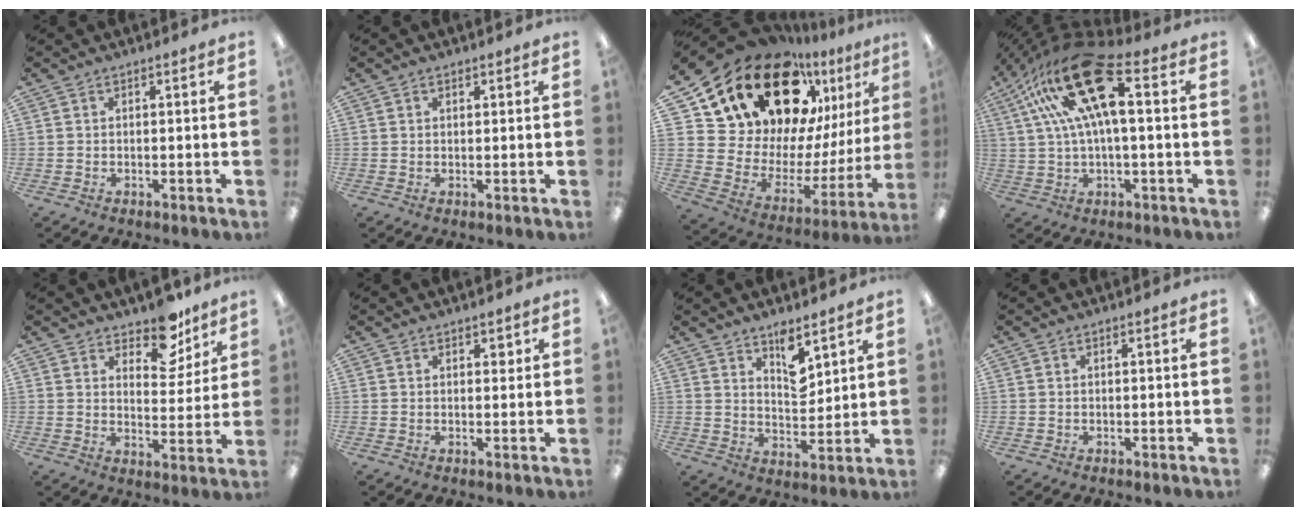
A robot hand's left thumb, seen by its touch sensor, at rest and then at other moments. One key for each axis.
{"total": 0.8, "fx": 0.6, "fy": 0.5, "fz": 0.1, "tx": -0.003, "ty": 0.003, "tz": 0.011}
{"total": 22.1, "fx": 16.4, "fy": 10.6, "fz": 10.3, "tx": -0.165, "ty": -0.131, "tz": 0.306}
{"total": 23.3, "fx": 8.2, "fy": 9.6, "fz": 19.6, "tx": -0.372, "ty": -0.015, "tz": 0.140}
{"total": 10.3, "fx": 8.0, "fy": 5.2, "fz": 3.8, "tx": -0.043, "ty": -0.055, "tz": 0.143}
{"total": 1.4, "fx": 1.0, "fy": 0.9, "fz": 0.4, "tx": -0.002, "ty": -0.001, "tz": 0.017}
{"total": 7.4, "fx": 5.4, "fy": 3.2, "fz": 3.9, "tx": -0.047, "ty": -0.040, "tz": 0.090}
{"total": 0.0}